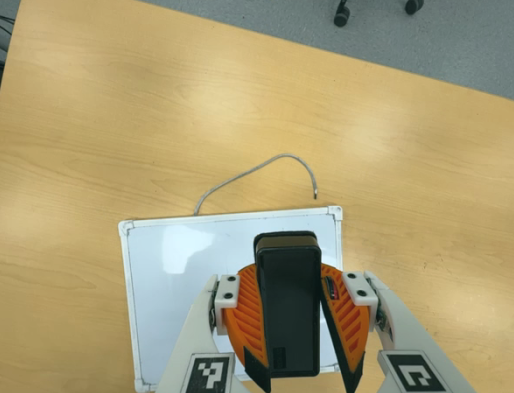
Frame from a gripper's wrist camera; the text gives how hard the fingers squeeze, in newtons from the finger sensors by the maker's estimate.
{"total": 11.4, "left": 10.5, "right": 12.4}